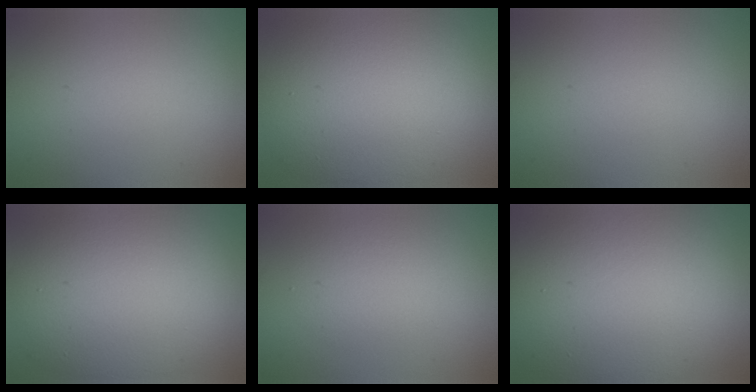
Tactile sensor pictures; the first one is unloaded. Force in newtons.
{"total": 13.0, "press": 13.0, "slide": 1.0}
{"total": 0.0}
{"total": 10.9, "press": 10.8, "slide": 1.1}
{"total": 2.7, "press": 2.7, "slide": 0.0}
{"total": 15.6, "press": 15.5, "slide": 1.5}